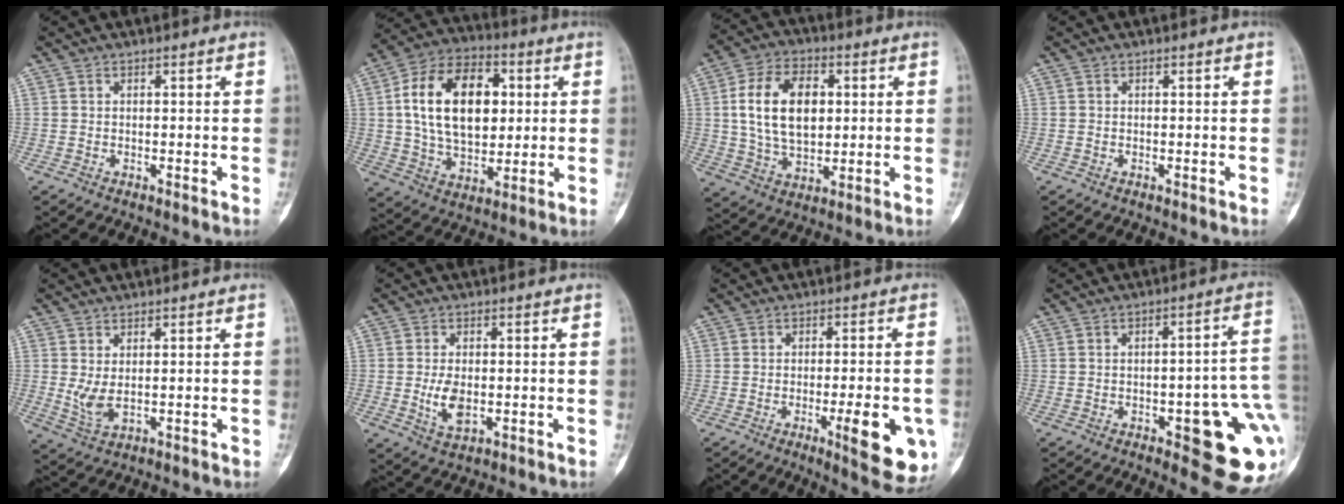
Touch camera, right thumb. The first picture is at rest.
{"total": 19.9, "force": [3.5, 12.7, 14.9], "torque": [-0.224, 0.007, 0.060]}
{"total": 14.6, "force": [2.3, 9.2, 11.1], "torque": [-0.174, 0.000, 0.041]}
{"total": 0.0}
{"total": 4.1, "force": [0.5, 1.9, 3.6], "torque": [-0.074, -0.008, 0.020]}
{"total": 5.0, "force": [-0.6, 2.8, 4.2], "torque": [-0.078, -0.008, -0.005]}
{"total": 11.6, "force": [-3.9, 3.0, 10.5], "torque": [-0.124, -0.005, -0.046]}
{"total": 17.9, "force": [-4.1, 5.6, 16.5], "torque": [-0.157, 0.022, -0.033]}